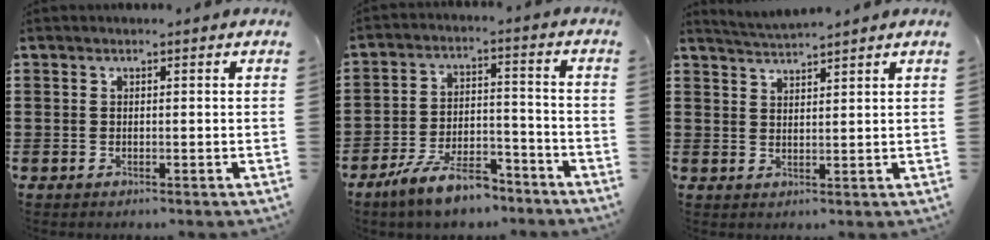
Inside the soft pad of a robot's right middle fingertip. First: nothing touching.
{"total": 9.2, "force": [-7.4, 2.6, 4.9], "torque": [-0.094, 0.018, -0.140]}
{"total": 2.8, "force": [2.8, -0.4, -0.1], "torque": [-0.009, -0.007, 0.052]}